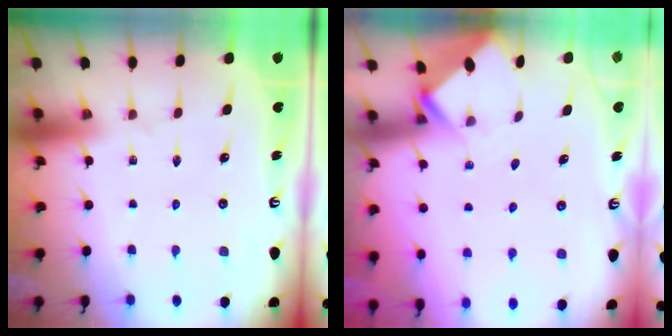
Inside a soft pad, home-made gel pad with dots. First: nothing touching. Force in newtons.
{"total": 2.7, "press": 2.7, "slide": 0.2}